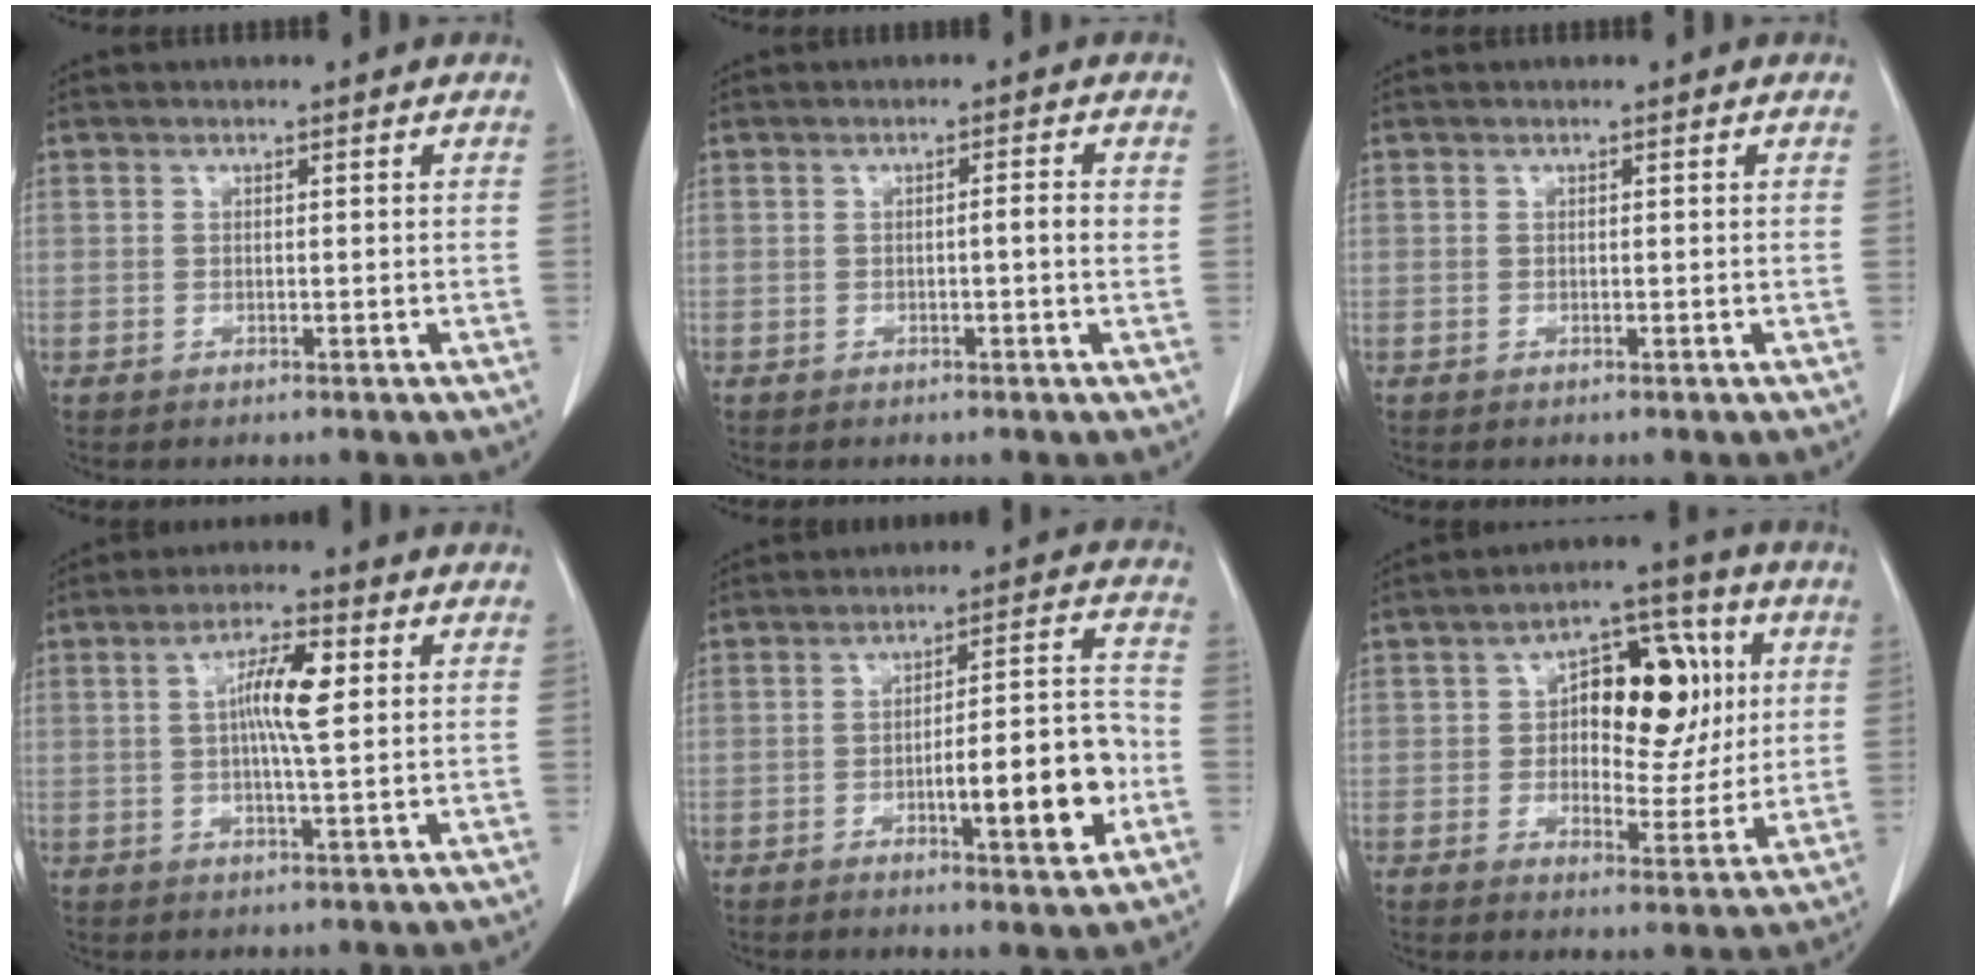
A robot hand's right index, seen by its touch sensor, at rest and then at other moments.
{"total": 1.9, "force": [-0.1, -0.1, 1.9], "torque": [-0.026, 0.002, -0.003]}
{"total": 0.0}
{"total": 6.7, "force": [1.2, 0.6, 6.5], "torque": [-0.120, 0.006, 0.017]}
{"total": 12.1, "force": [-3.7, 2.2, 11.3], "torque": [-0.161, 0.016, -0.049]}
{"total": 13.3, "force": [2.5, 6.7, 11.2], "torque": [-0.157, 0.033, 0.041]}